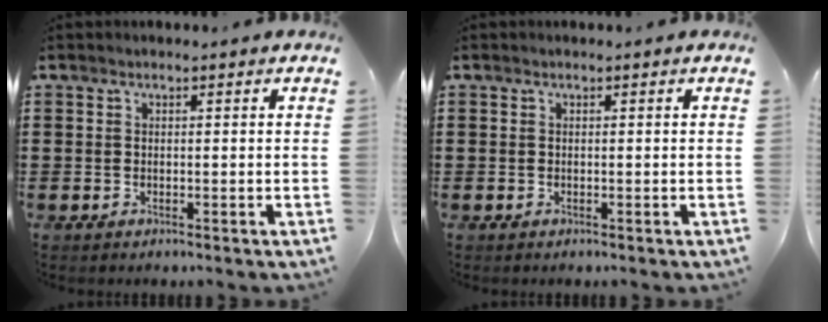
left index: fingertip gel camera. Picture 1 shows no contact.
{"total": 0.0}